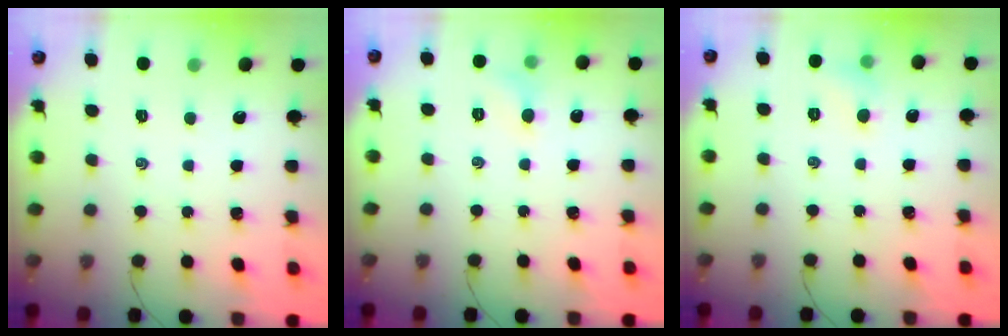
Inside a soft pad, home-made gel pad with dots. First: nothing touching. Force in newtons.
{"total": 5.2, "press": 4.9, "slide": 1.6}
{"total": 4.5, "press": 4.4, "slide": 1.2}